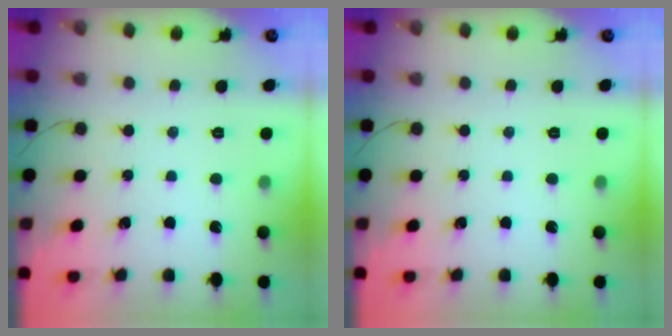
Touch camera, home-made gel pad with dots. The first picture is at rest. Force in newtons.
{"total": 0.0}